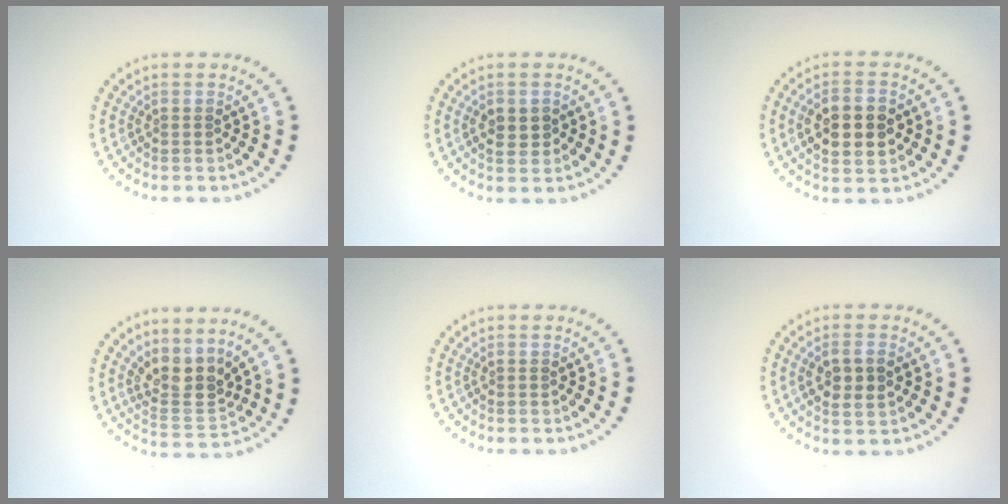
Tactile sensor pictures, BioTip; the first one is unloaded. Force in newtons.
{"total": 2.2, "press": 2.2, "slide": 0.1}
{"total": 5.1, "press": 5.1, "slide": 0.3}
{"total": 3.4, "press": 2.5, "slide": 2.2}
{"total": 0.0}
{"total": 3.0, "press": 2.9, "slide": 0.6}